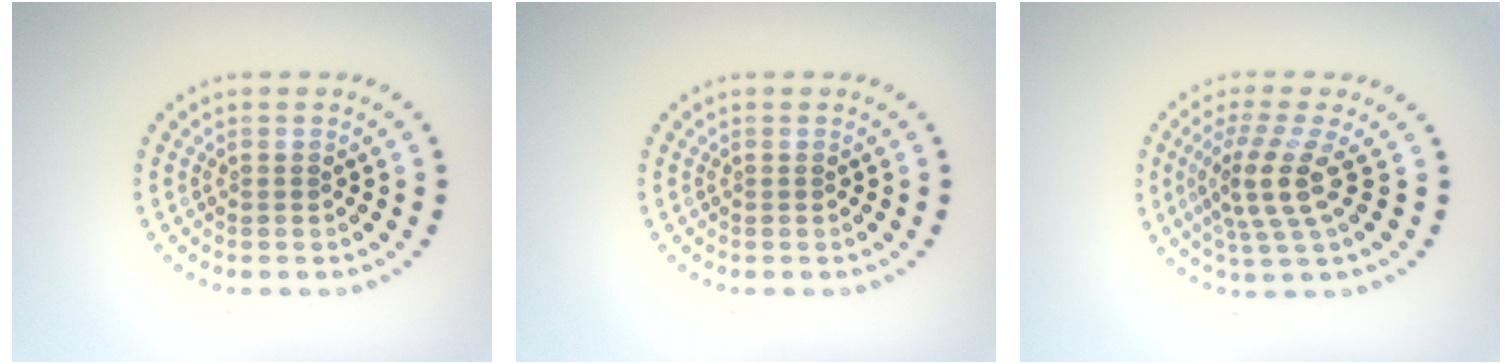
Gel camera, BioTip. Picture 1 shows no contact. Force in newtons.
{"total": 0.0}
{"total": 4.0, "press": 3.0, "slide": 2.6}